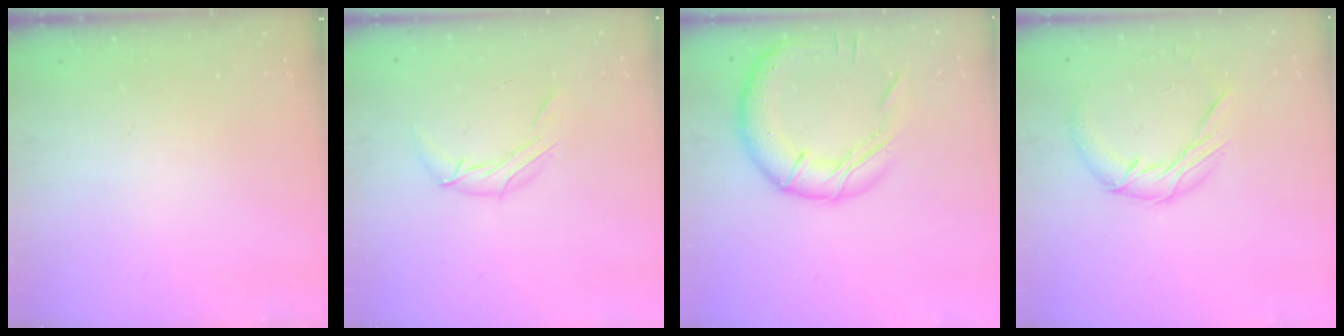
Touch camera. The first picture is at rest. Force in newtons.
{"total": 7.2, "press": 7.2, "slide": 0.7}
{"total": 17.3, "press": 17.2, "slide": 1.3}
{"total": 9.9, "press": 9.9, "slide": 0.3}